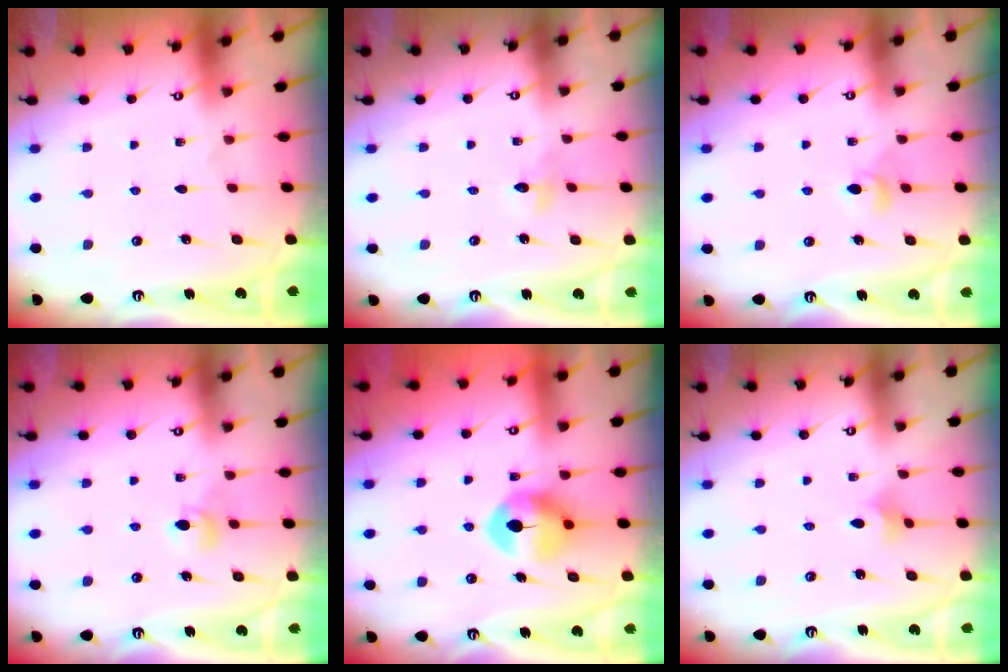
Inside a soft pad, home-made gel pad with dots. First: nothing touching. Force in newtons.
{"total": 3.0, "press": 2.9, "slide": 0.3}
{"total": 4.6, "press": 4.5, "slide": 0.4}
{"total": 5.0, "press": 5.0, "slide": 0.6}
{"total": 9.9, "press": 9.9, "slide": 0.4}
{"total": 2.5, "press": 2.5, "slide": 0.5}